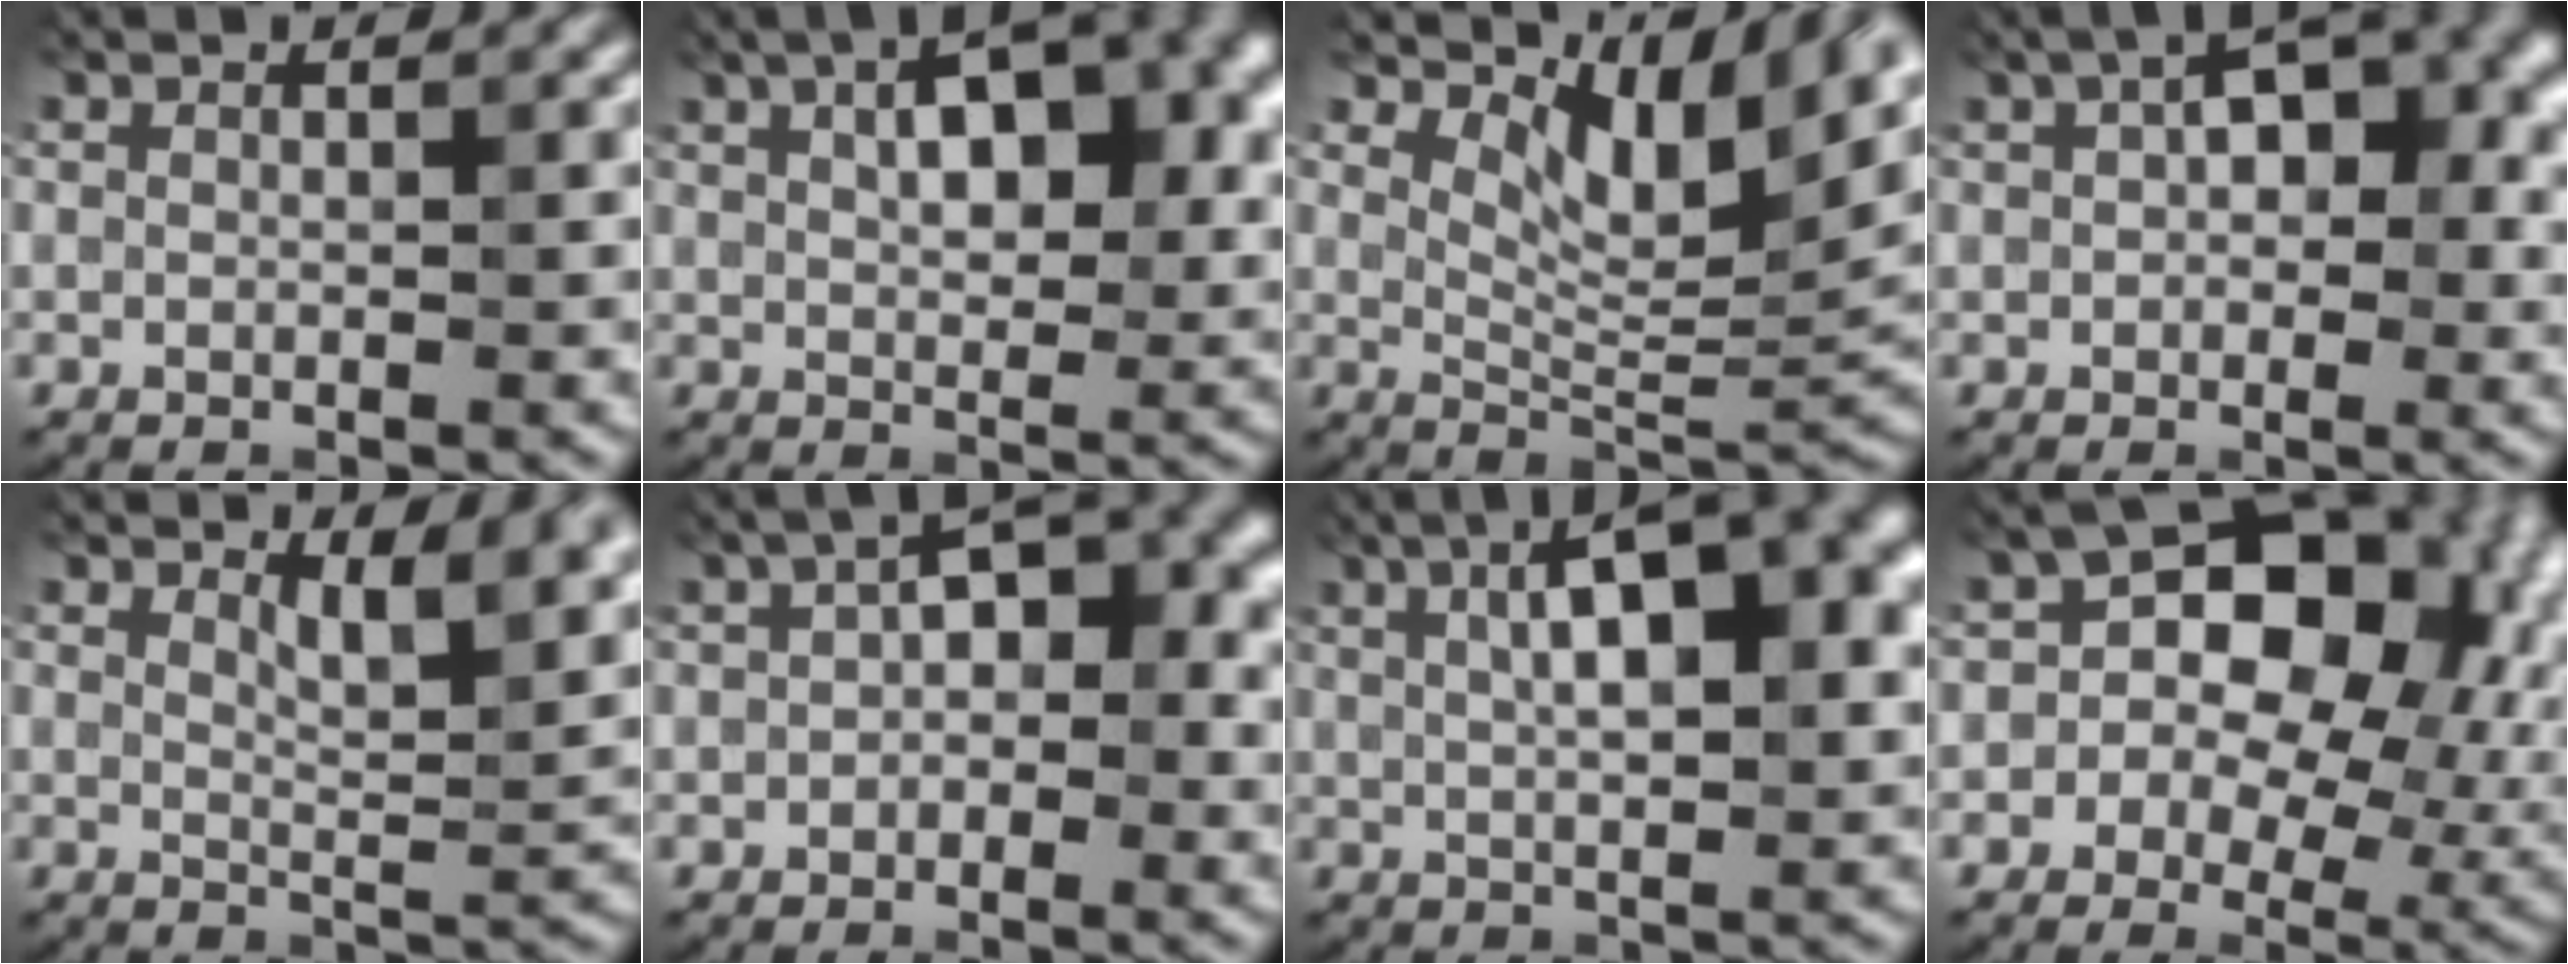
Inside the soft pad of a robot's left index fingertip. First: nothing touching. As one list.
[{"total": 6.7, "force": [1.7, 3.2, 5.7], "torque": [-0.078, 0.022, 0.044]}, {"total": 8.0, "force": [4.3, 3.5, 5.8], "torque": [-0.097, 0.002, 0.102]}, {"total": 5.7, "force": [0.9, 3.2, 4.6], "torque": [-0.061, 0.024, 0.027]}, {"total": 3.7, "force": [2.9, 0.5, 2.3], "torque": [-0.041, 0.003, 0.071]}, {"total": 5.4, "force": [0.4, 2.8, 4.5], "torque": [-0.069, 0.022, 0.024]}, {"total": 10.0, "force": [2.8, 3.2, 9.0], "torque": [-0.123, 0.027, 0.058]}, {"total": 11.9, "force": [0.8, 8.3, 8.6], "torque": [-0.081, 0.025, 0.029]}]